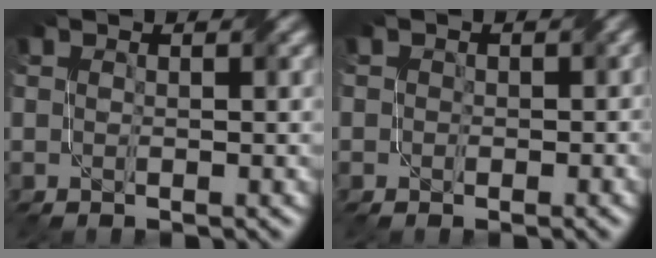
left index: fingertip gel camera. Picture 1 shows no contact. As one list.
[{"total": 1.4, "force": [0.3, 1.3, 0.4], "torque": [-0.001, 0.004, -0.002]}]